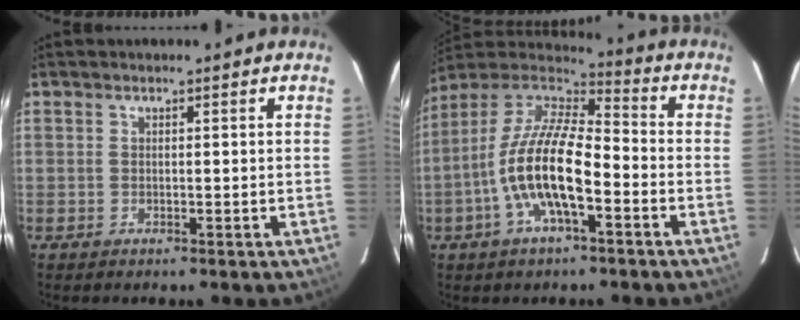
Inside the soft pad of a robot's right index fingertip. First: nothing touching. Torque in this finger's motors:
{"motor_torque": [1.87, -0.27, 1.05, 0.21]}